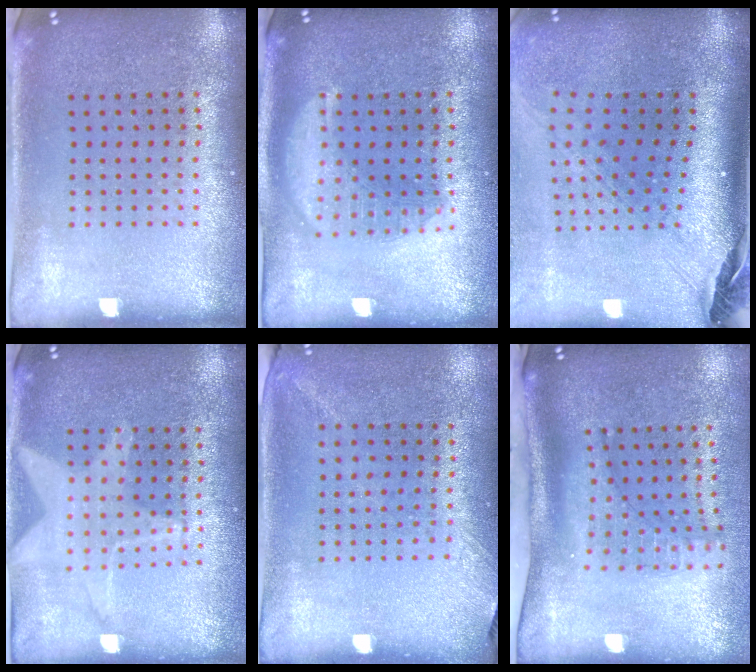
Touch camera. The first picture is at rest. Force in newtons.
{"total": 3.1, "press": 3.0, "slide": 0.4}
{"total": 2.9, "press": 2.2, "slide": 2.0}
{"total": 1.1, "press": 1.1, "slide": 0.1}
{"total": 1.3, "press": 1.0, "slide": 0.8}
{"total": 2.1, "press": 1.5, "slide": 1.5}